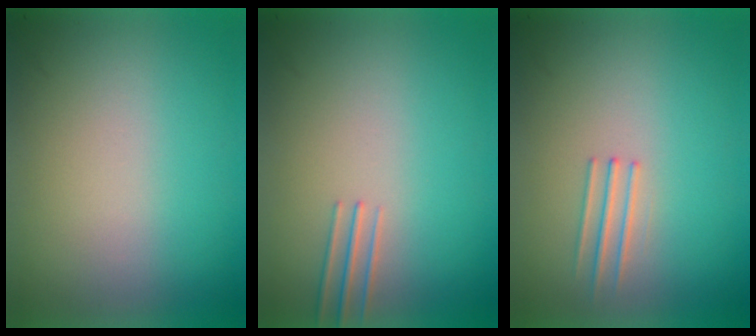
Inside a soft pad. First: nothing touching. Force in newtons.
{"total": 1.1}
{"total": 1.2}